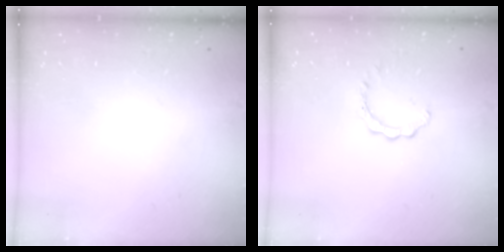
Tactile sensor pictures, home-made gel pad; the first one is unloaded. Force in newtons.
{"total": 2.2, "press": 2.1, "slide": 0.3}